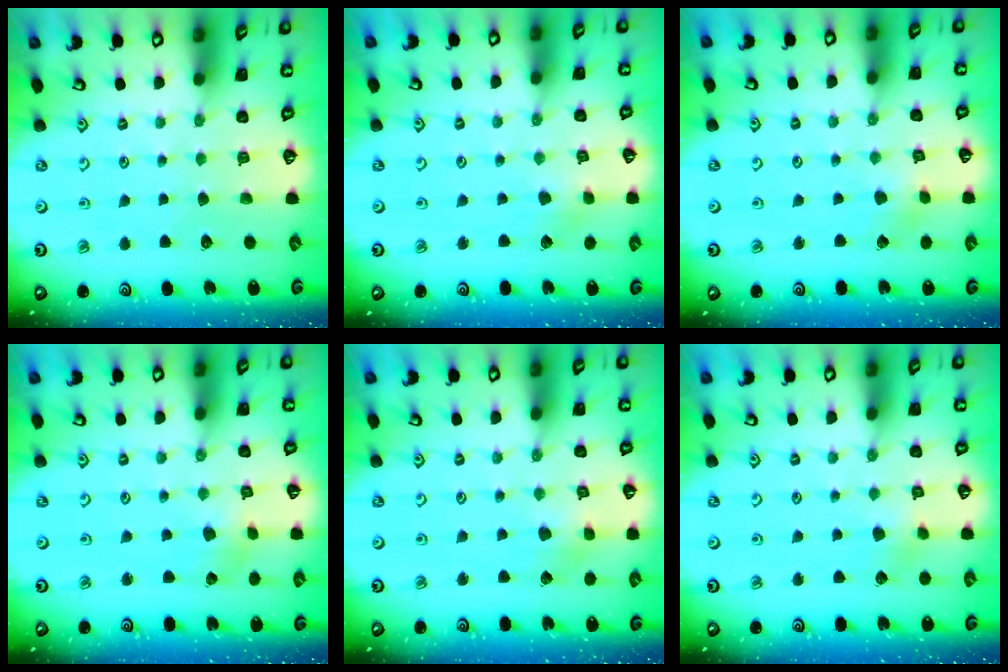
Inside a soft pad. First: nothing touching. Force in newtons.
{"total": 2.8, "press": 2.7, "slide": 0.5}
{"total": 2.1, "press": 2.1, "slide": 0.1}
{"total": 1.7, "press": 1.7, "slide": 0.2}
{"total": 3.7, "press": 3.6, "slide": 0.5}
{"total": 3.4, "press": 3.4, "slide": 0.3}